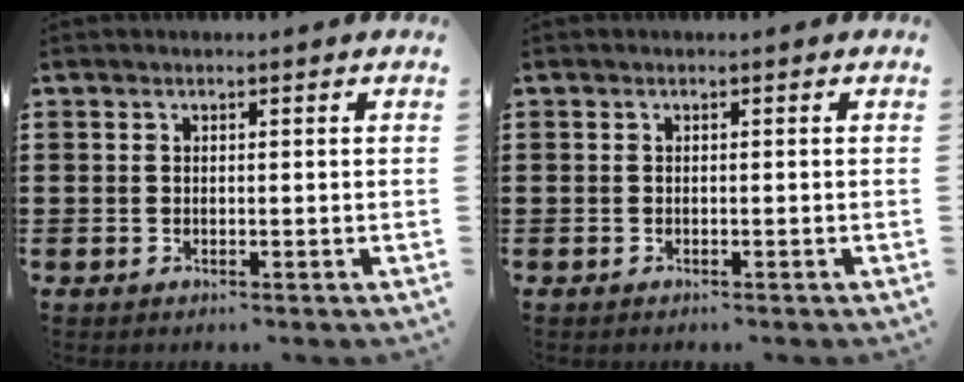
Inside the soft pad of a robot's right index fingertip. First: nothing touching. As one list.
[{"total": 0.0}]